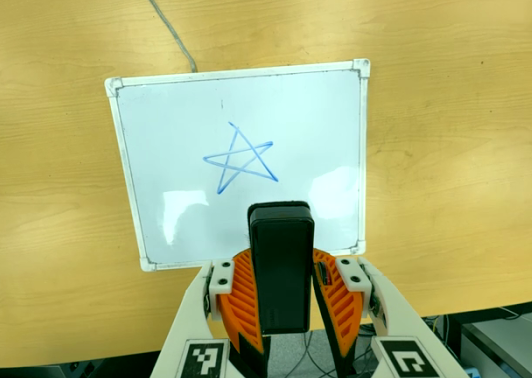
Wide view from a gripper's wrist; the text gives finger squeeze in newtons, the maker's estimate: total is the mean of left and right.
{"total": 8.8, "left": 7.7, "right": 10.0}